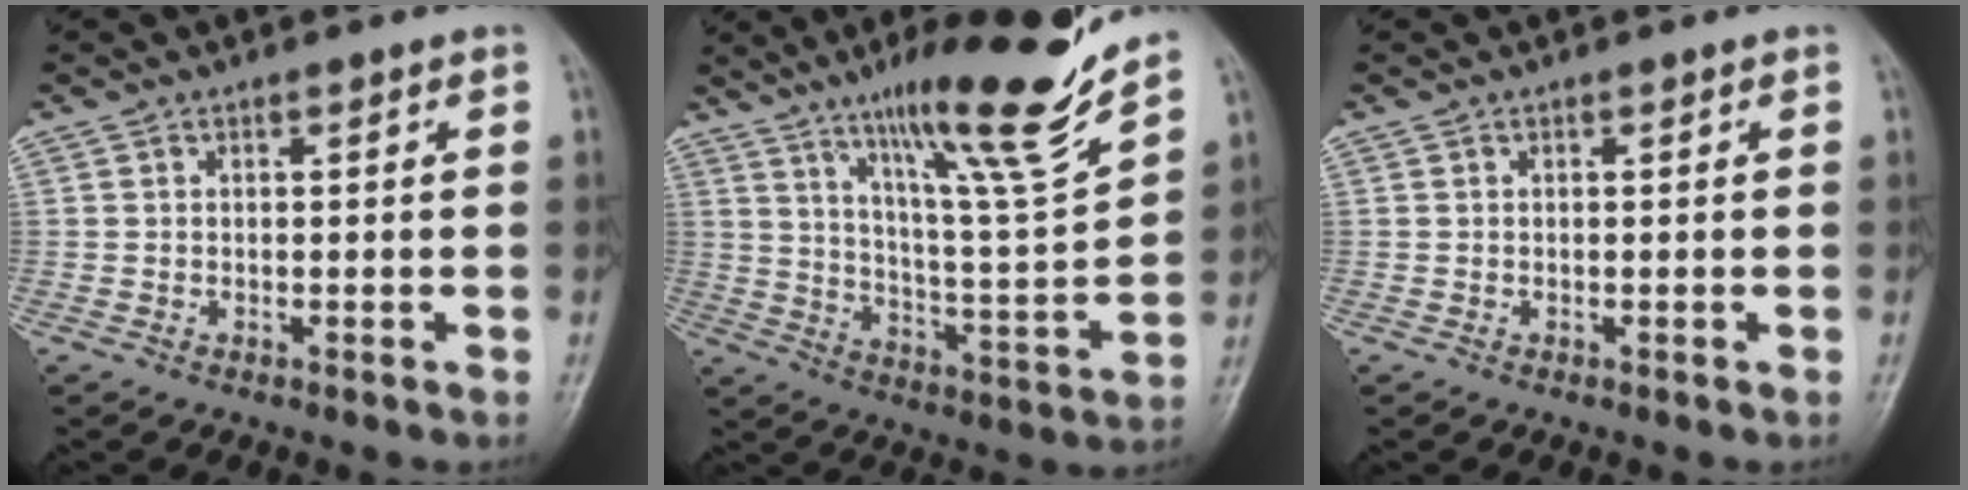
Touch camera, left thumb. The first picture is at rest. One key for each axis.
{"total": 18.6, "fx": 13.5, "fy": 0.8, "fz": 12.8, "tx": -0.180, "ty": -0.082, "tz": 0.223}
{"total": 0.0}